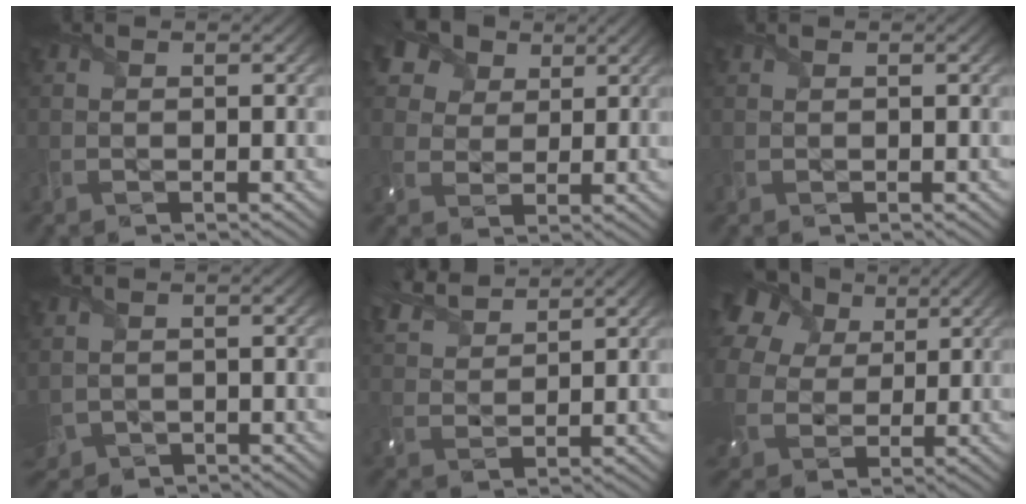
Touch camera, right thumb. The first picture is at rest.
{"total": 10.0, "force": [6.1, 6.8, 4.1], "torque": [-0.149, 0.016, 0.108]}
{"total": 0.0}
{"total": 2.8, "force": [-0.5, 2.3, 1.6], "torque": [-0.052, -0.015, -0.006]}
{"total": 6.4, "force": [5.4, 1.9, 2.8], "torque": [-0.080, 0.018, 0.107]}
{"total": 16.9, "force": [7.0, 12.6, 8.7], "torque": [-0.283, 0.049, 0.135]}